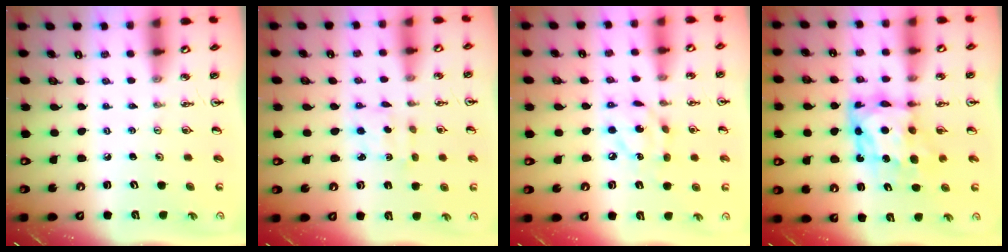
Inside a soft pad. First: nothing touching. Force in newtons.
{"total": 2.6, "press": 2.6, "slide": 0.6}
{"total": 10.1, "press": 10.1, "slide": 0.6}
{"total": 8.3, "press": 8.2, "slide": 1.2}